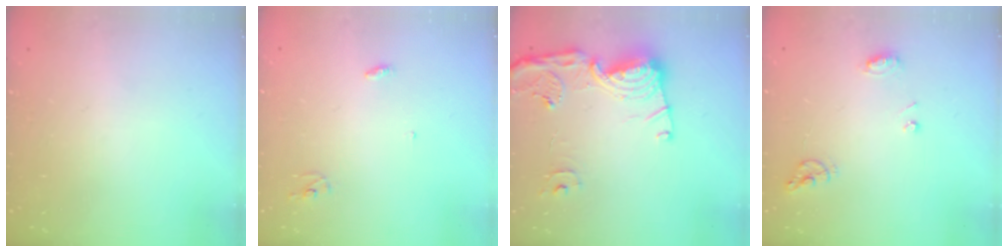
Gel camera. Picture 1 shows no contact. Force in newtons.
{"total": 2.8, "press": 2.8, "slide": 0.2}
{"total": 16.3, "press": 16.2, "slide": 1.5}
{"total": 7.5, "press": 7.4, "slide": 0.9}